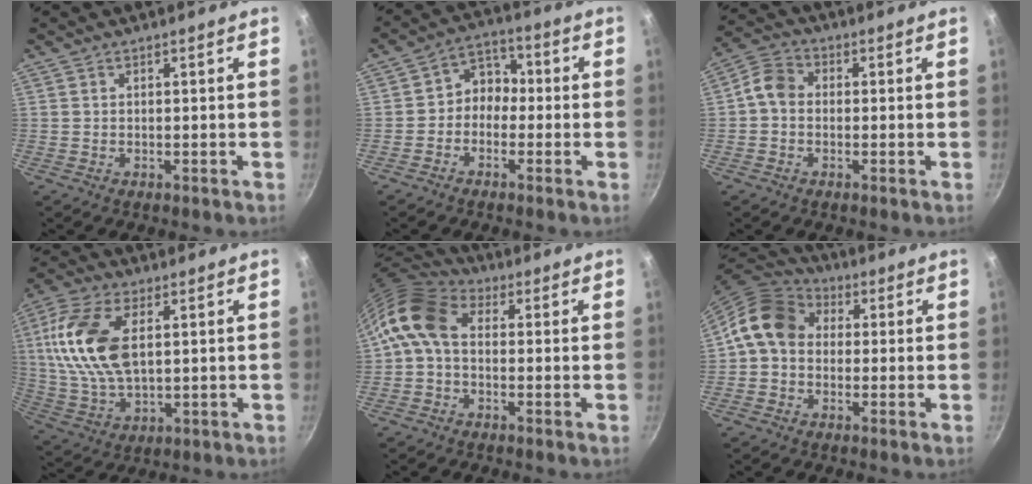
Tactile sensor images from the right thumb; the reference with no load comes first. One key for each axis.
{"total": 6.1, "fx": -1.3, "fy": 5.0, "fz": 3.2, "tx": -0.016, "ty": 0.032, "tz": -0.039}
{"total": 5.4, "fx": -0.5, "fy": 4.3, "fz": 3.2, "tx": -0.052, "ty": 0.019, "tz": -0.029}
{"total": 16.4, "fx": 3.5, "fy": 8.9, "fz": 13.3, "tx": -0.260, "ty": -0.002, "tz": 0.065}
{"total": 9.7, "fx": 0.2, "fy": 6.7, "fz": 7.1, "tx": -0.134, "ty": 0.029, "tz": -0.018}
{"total": 10.9, "fx": 0.8, "fy": 8.9, "fz": 6.3, "tx": -0.088, "ty": 0.025, "tz": -0.010}